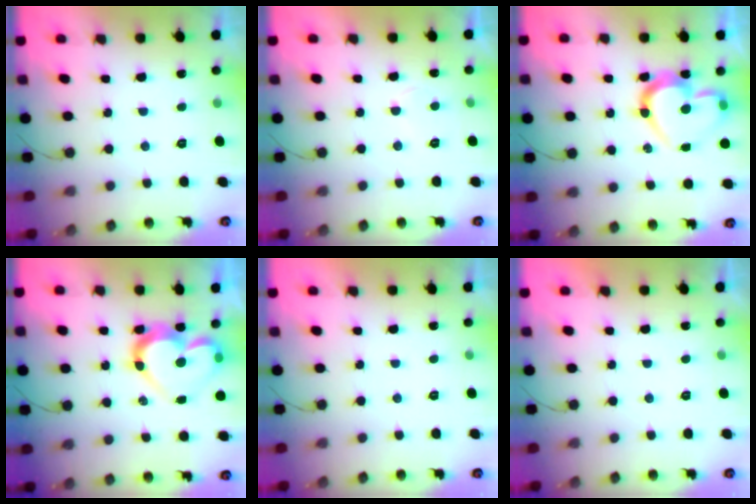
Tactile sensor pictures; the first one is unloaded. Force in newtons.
{"total": 4.3, "press": 4.3, "slide": 0.2}
{"total": 18.1, "press": 18.1, "slide": 1.3}
{"total": 15.5, "press": 15.4, "slide": 1.3}
{"total": 1.8, "press": 1.8, "slide": 0.1}
{"total": 1.8, "press": 1.7, "slide": 0.1}